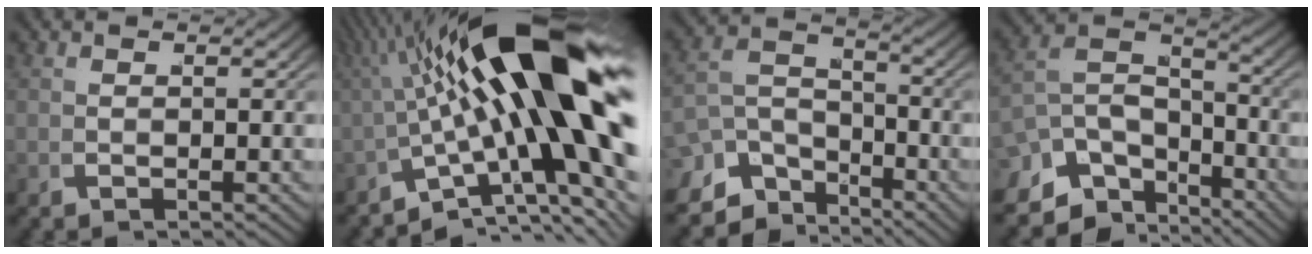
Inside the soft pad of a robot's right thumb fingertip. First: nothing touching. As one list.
[{"total": 18.3, "force": [1.1, 8.4, 16.2], "torque": [-0.249, -0.023, 0.035]}, {"total": 7.5, "force": [-2.8, 5.4, 4.4], "torque": [-0.068, -0.024, -0.043]}, {"total": 9.6, "force": [-1.9, 6.9, 6.4], "torque": [-0.122, -0.024, -0.028]}]